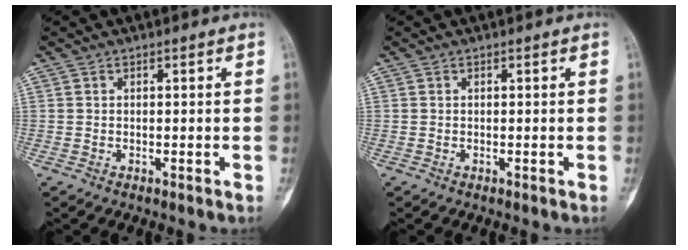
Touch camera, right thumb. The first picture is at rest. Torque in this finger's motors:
{"motor_torque": [0.14, -0.15, 0.13, 0.04, 0.03]}